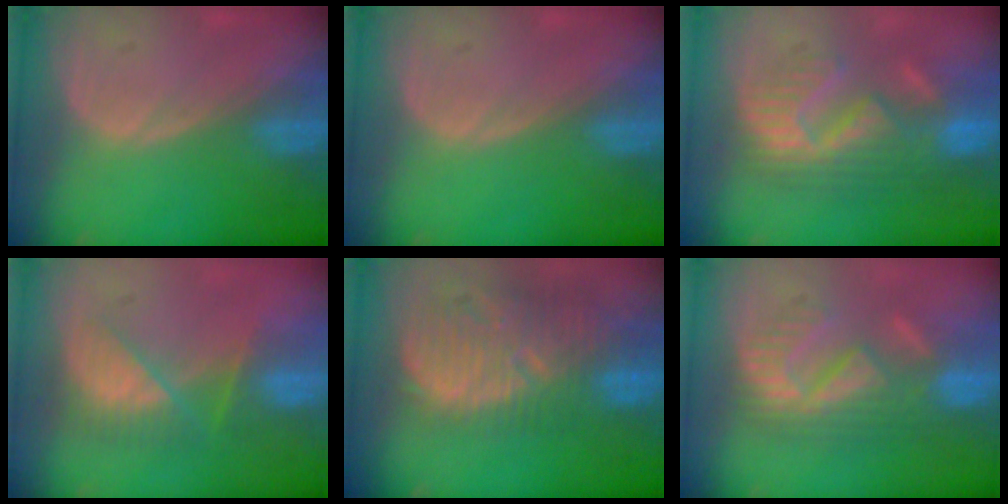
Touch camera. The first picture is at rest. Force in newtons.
{"total": 0.0}
{"total": 10.1, "press": 9.7, "slide": 2.9}
{"total": 7.9, "press": 7.0, "slide": 3.7}
{"total": 12.5, "press": 11.2, "slide": 5.6}
{"total": 8.8, "press": 8.7, "slide": 1.7}